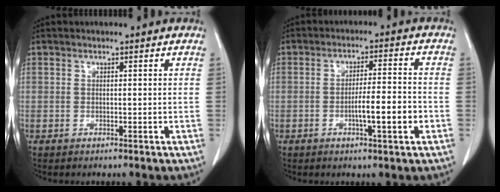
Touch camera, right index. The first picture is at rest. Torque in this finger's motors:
{"motor_torque": [0.91, -0.36, 0.51, 0.07]}